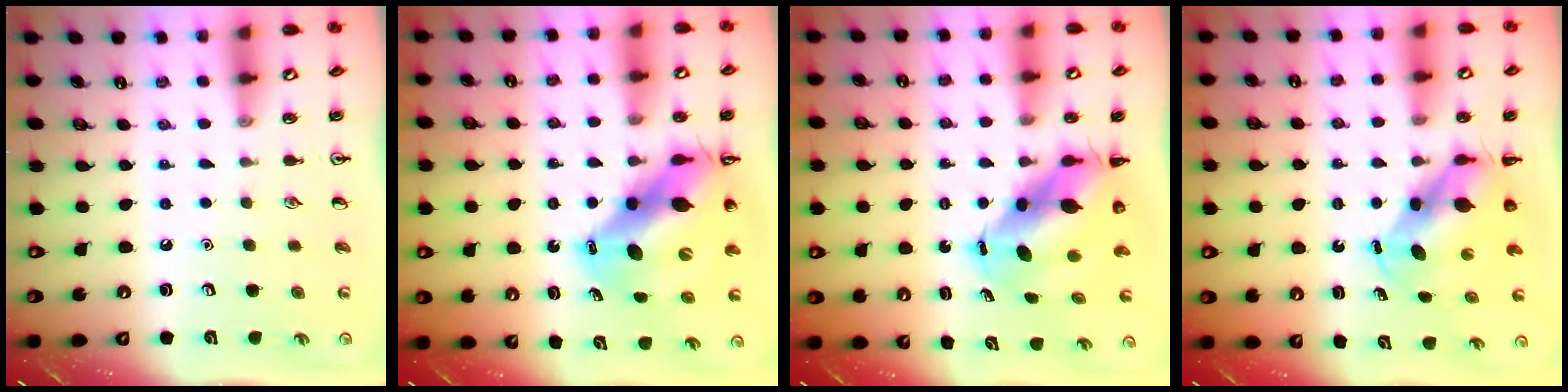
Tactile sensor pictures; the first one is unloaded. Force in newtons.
{"total": 15.4, "press": 14.7, "slide": 4.6}
{"total": 10.0, "press": 9.6, "slide": 3.1}
{"total": 5.6, "press": 5.5, "slide": 1.3}